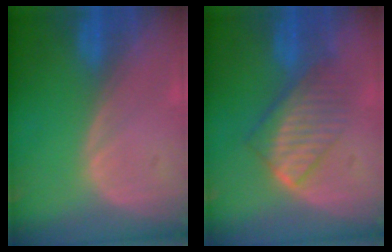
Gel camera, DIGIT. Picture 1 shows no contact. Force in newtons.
{"total": 6.6, "press": 6.3, "slide": 1.9}